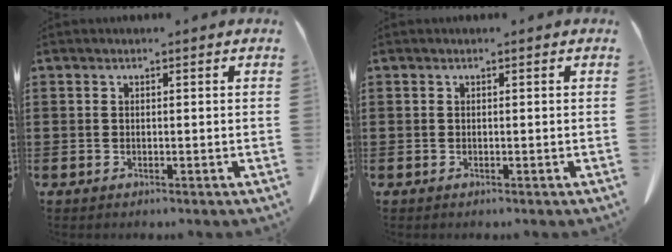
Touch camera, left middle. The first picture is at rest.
{"total": 0.0}